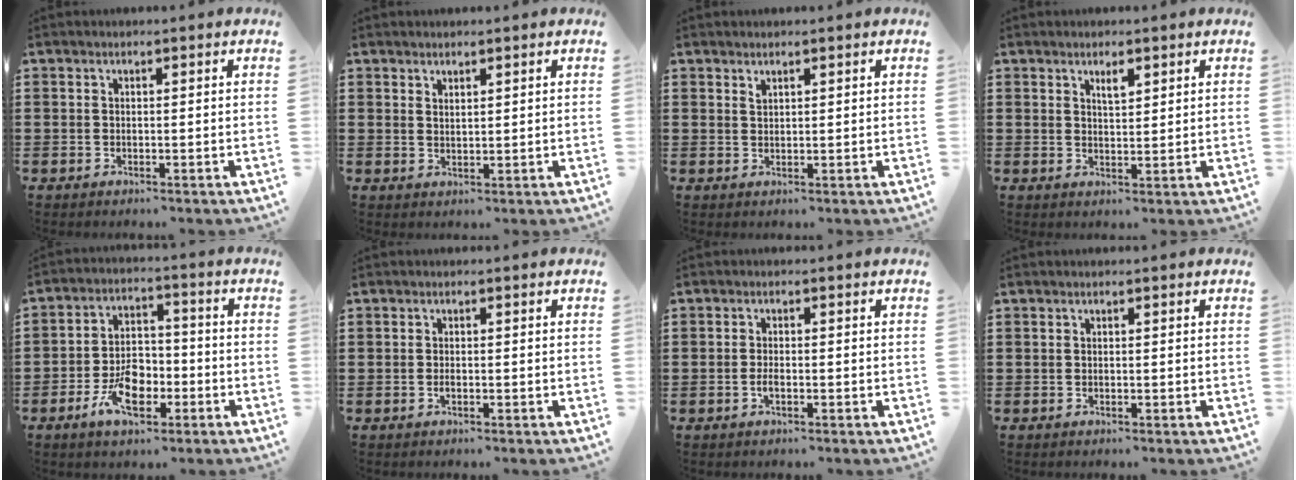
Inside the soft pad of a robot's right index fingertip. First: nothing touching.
{"total": 1.4, "force": [1.3, 0.3, 0.1], "torque": [-0.004, 0.002, 0.026]}
{"total": 1.0, "force": [0.9, 0.3, 0.3], "torque": [-0.007, 0.002, 0.016]}
{"total": 2.0, "force": [1.3, 0.6, 1.4], "torque": [-0.023, 0.000, 0.020]}
{"total": 7.8, "force": [-3.1, 4.4, 5.6], "torque": [-0.102, 0.008, -0.058]}
{"total": 0.7, "force": [-0.3, 0.3, 0.6], "torque": [-0.012, -0.005, -0.004]}
{"total": 1.4, "force": [-0.5, 0.5, 1.2], "torque": [-0.022, -0.001, -0.008]}
{"total": 0.0}